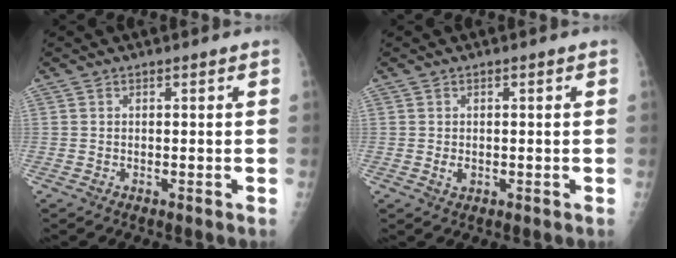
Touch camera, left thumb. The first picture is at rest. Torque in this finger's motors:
{"motor_torque": [0.39, 0.56, 0.41, 0.26, 0.00]}